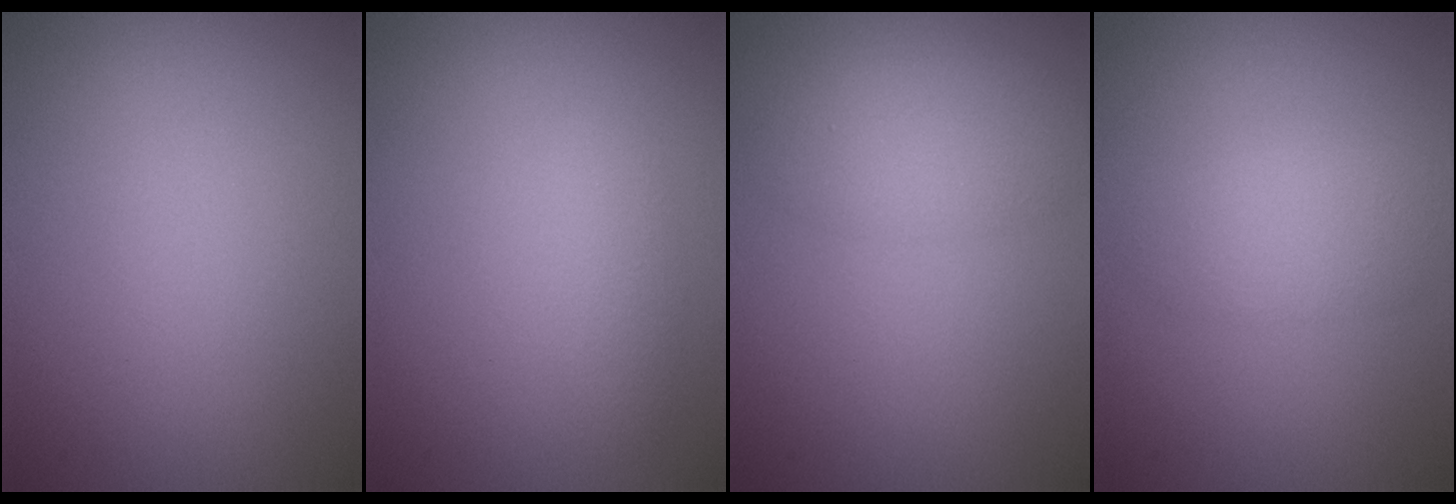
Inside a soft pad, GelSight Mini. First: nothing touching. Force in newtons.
{"total": 1.5, "press": 1.5, "slide": 0.1}
{"total": 2.8, "press": 2.8, "slide": 0.1}
{"total": 2.4, "press": 2.4, "slide": 0.1}